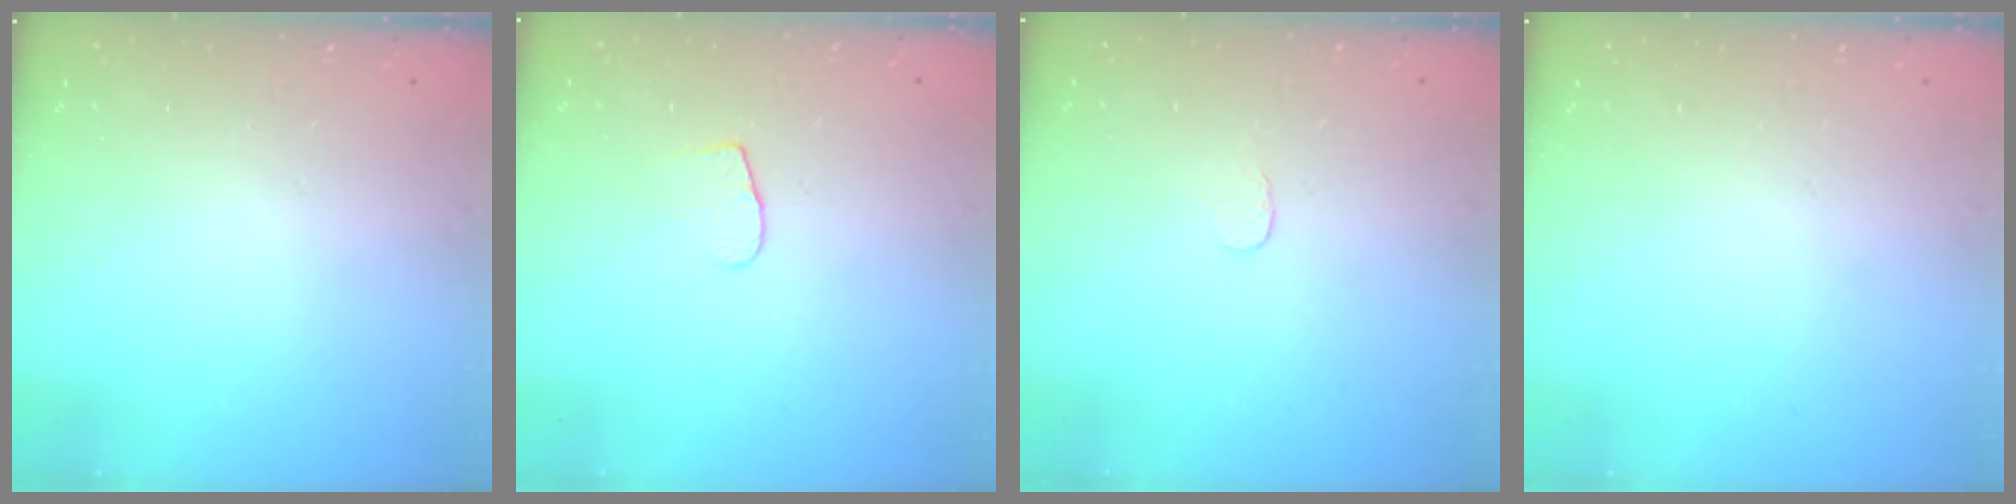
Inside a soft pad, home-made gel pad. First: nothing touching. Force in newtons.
{"total": 5.4, "press": 5.4, "slide": 0.5}
{"total": 2.6, "press": 2.6, "slide": 0.2}
{"total": 0.0}